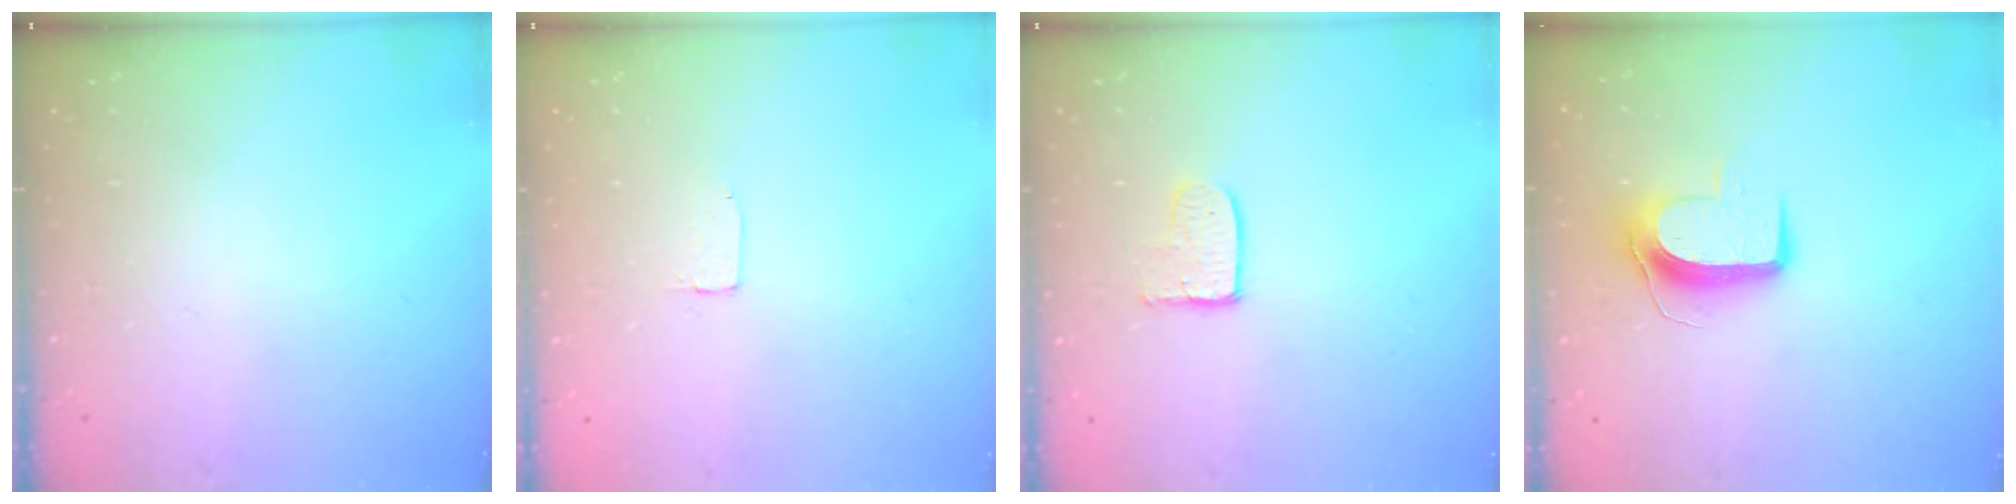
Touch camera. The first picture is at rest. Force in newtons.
{"total": 2.0, "press": 2.0, "slide": 0.0}
{"total": 5.5, "press": 5.5, "slide": 0.2}
{"total": 9.2, "press": 9.2, "slide": 0.2}